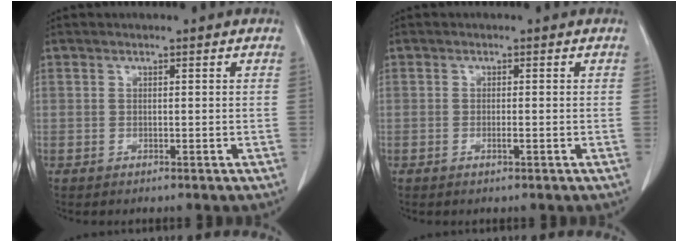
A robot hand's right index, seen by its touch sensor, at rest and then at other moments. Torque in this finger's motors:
{"motor_torque": [-0.07, -0.16, 0.00, 0.01]}